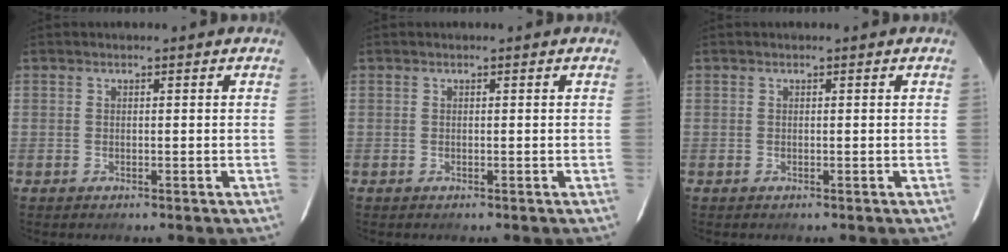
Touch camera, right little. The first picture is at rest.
{"total": 0.0}
{"total": 0.0}